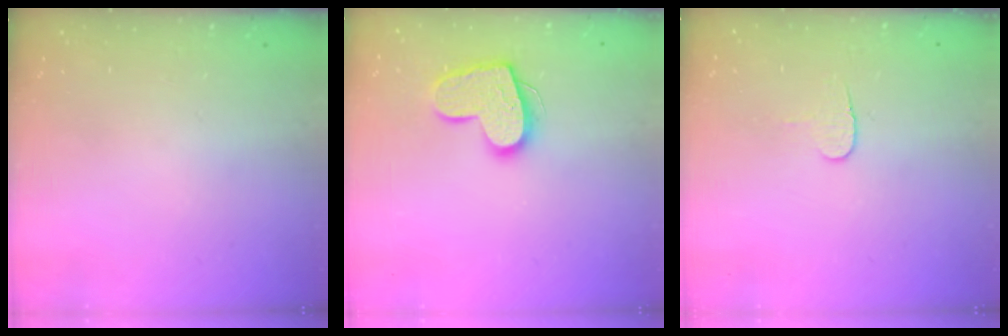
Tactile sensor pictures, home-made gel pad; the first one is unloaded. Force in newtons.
{"total": 14.6, "press": 14.6, "slide": 1.1}
{"total": 4.5, "press": 4.5, "slide": 0.5}